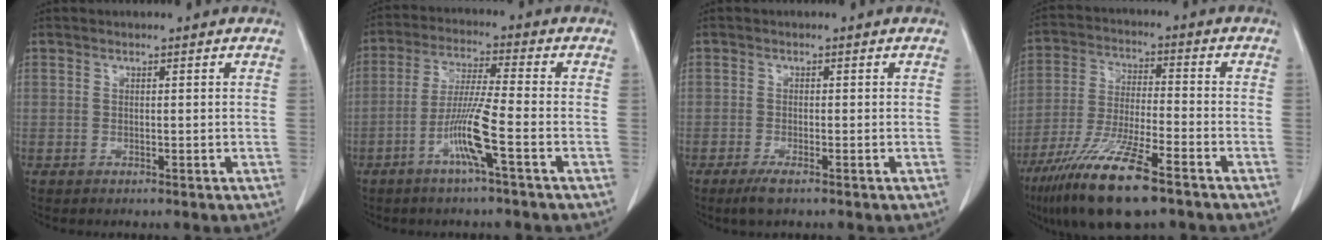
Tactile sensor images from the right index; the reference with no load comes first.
{"total": 8.3, "force": [-3.5, -0.7, 7.5], "torque": [-0.148, -0.006, -0.072]}
{"total": 2.4, "force": [-1.7, 0.3, 1.7], "torque": [-0.038, -0.005, -0.031]}
{"total": 14.6, "force": [-9.5, 2.0, 10.9], "torque": [-0.223, -0.035, -0.173]}